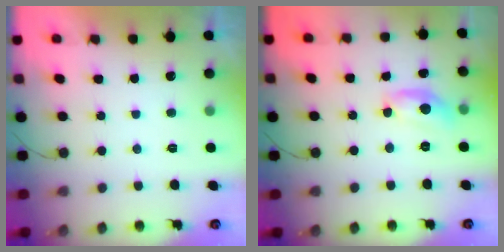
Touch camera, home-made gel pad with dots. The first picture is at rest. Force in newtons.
{"total": 10.5, "press": 10.5, "slide": 0.5}